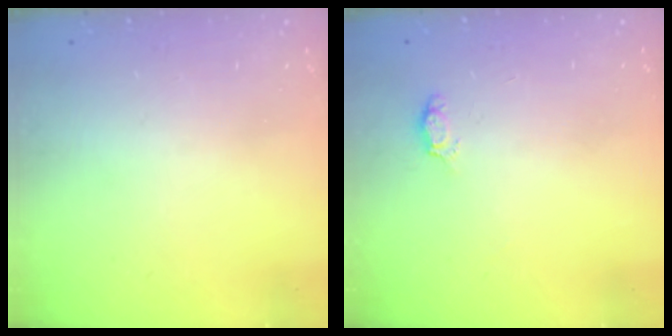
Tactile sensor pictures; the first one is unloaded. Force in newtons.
{"total": 2.8, "press": 2.7, "slide": 0.4}